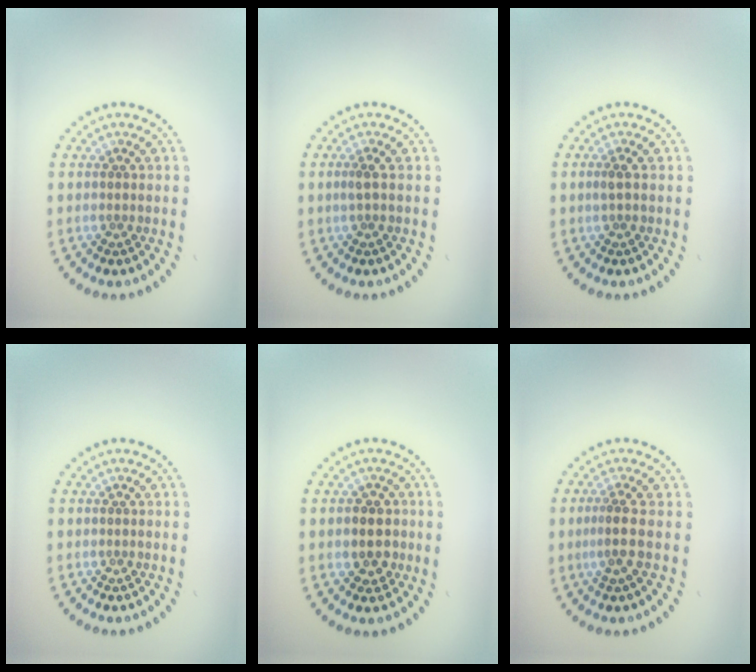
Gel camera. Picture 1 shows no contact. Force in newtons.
{"total": 1.0, "press": 0.8, "slide": 0.7}
{"total": 0.9, "press": 0.7, "slide": 0.5}
{"total": 0.0}
{"total": 2.7, "press": 2.6, "slide": 0.7}
{"total": 1.7, "press": 1.4, "slide": 1.0}